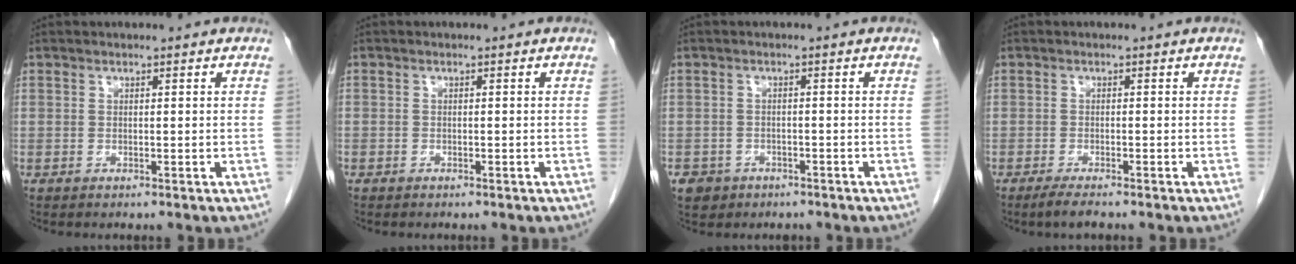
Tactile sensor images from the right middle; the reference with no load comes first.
{"total": 0.7, "force": [-0.5, 0.5, 0.0], "torque": [-0.009, 0.003, -0.010]}
{"total": 4.2, "force": [-2.7, 3.2, 0.6], "torque": [-0.015, 0.005, -0.038]}
{"total": 2.4, "force": [-1.9, 0.0, 1.4], "torque": [-0.036, -0.009, -0.035]}